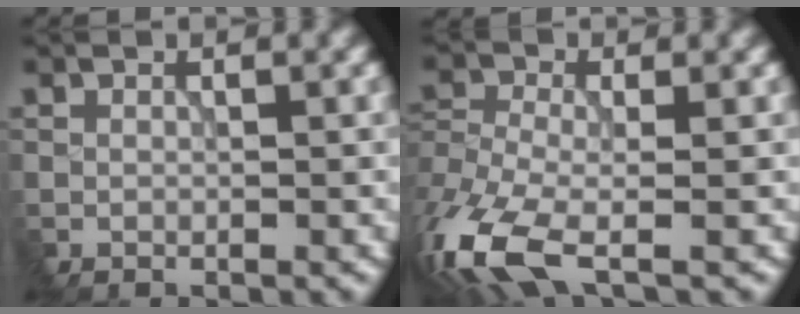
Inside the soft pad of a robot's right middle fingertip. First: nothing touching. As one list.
[{"total": 8.9, "force": [-5.2, 3.5, 6.3], "torque": [-0.153, -0.019, -0.113]}]